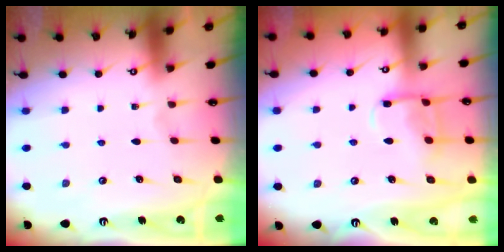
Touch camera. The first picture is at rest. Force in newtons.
{"total": 9.9, "press": 9.8, "slide": 1.1}